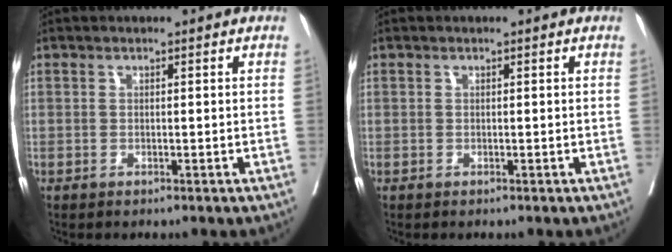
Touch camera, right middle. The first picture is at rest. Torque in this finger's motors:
{"motor_torque": [0.00, 0.00, 0.00, 0.00]}